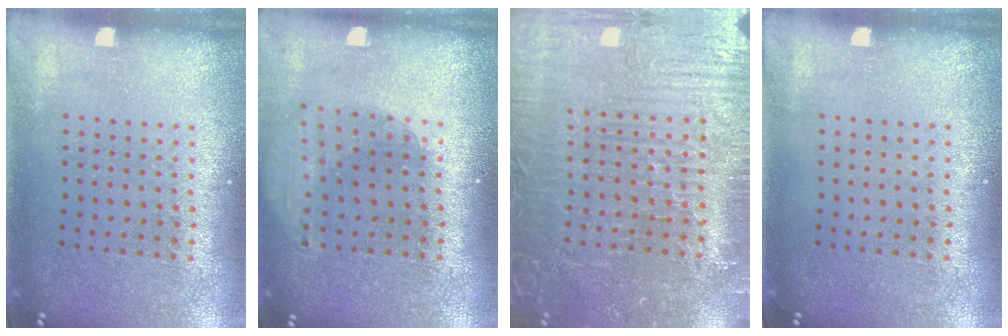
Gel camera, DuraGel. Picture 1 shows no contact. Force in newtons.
{"total": 1.7, "press": 1.3, "slide": 1.1}
{"total": 4.6, "press": 4.4, "slide": 1.3}
{"total": 0.0}